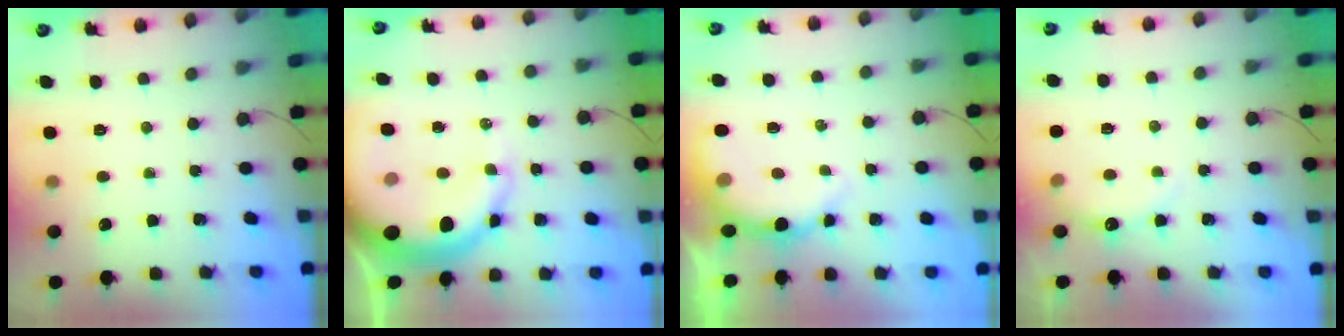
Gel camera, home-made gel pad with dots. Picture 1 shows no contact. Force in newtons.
{"total": 16.7, "press": 16.3, "slide": 3.4}
{"total": 8.1, "press": 8.0, "slide": 1.2}
{"total": 5.6, "press": 5.5, "slide": 1.3}